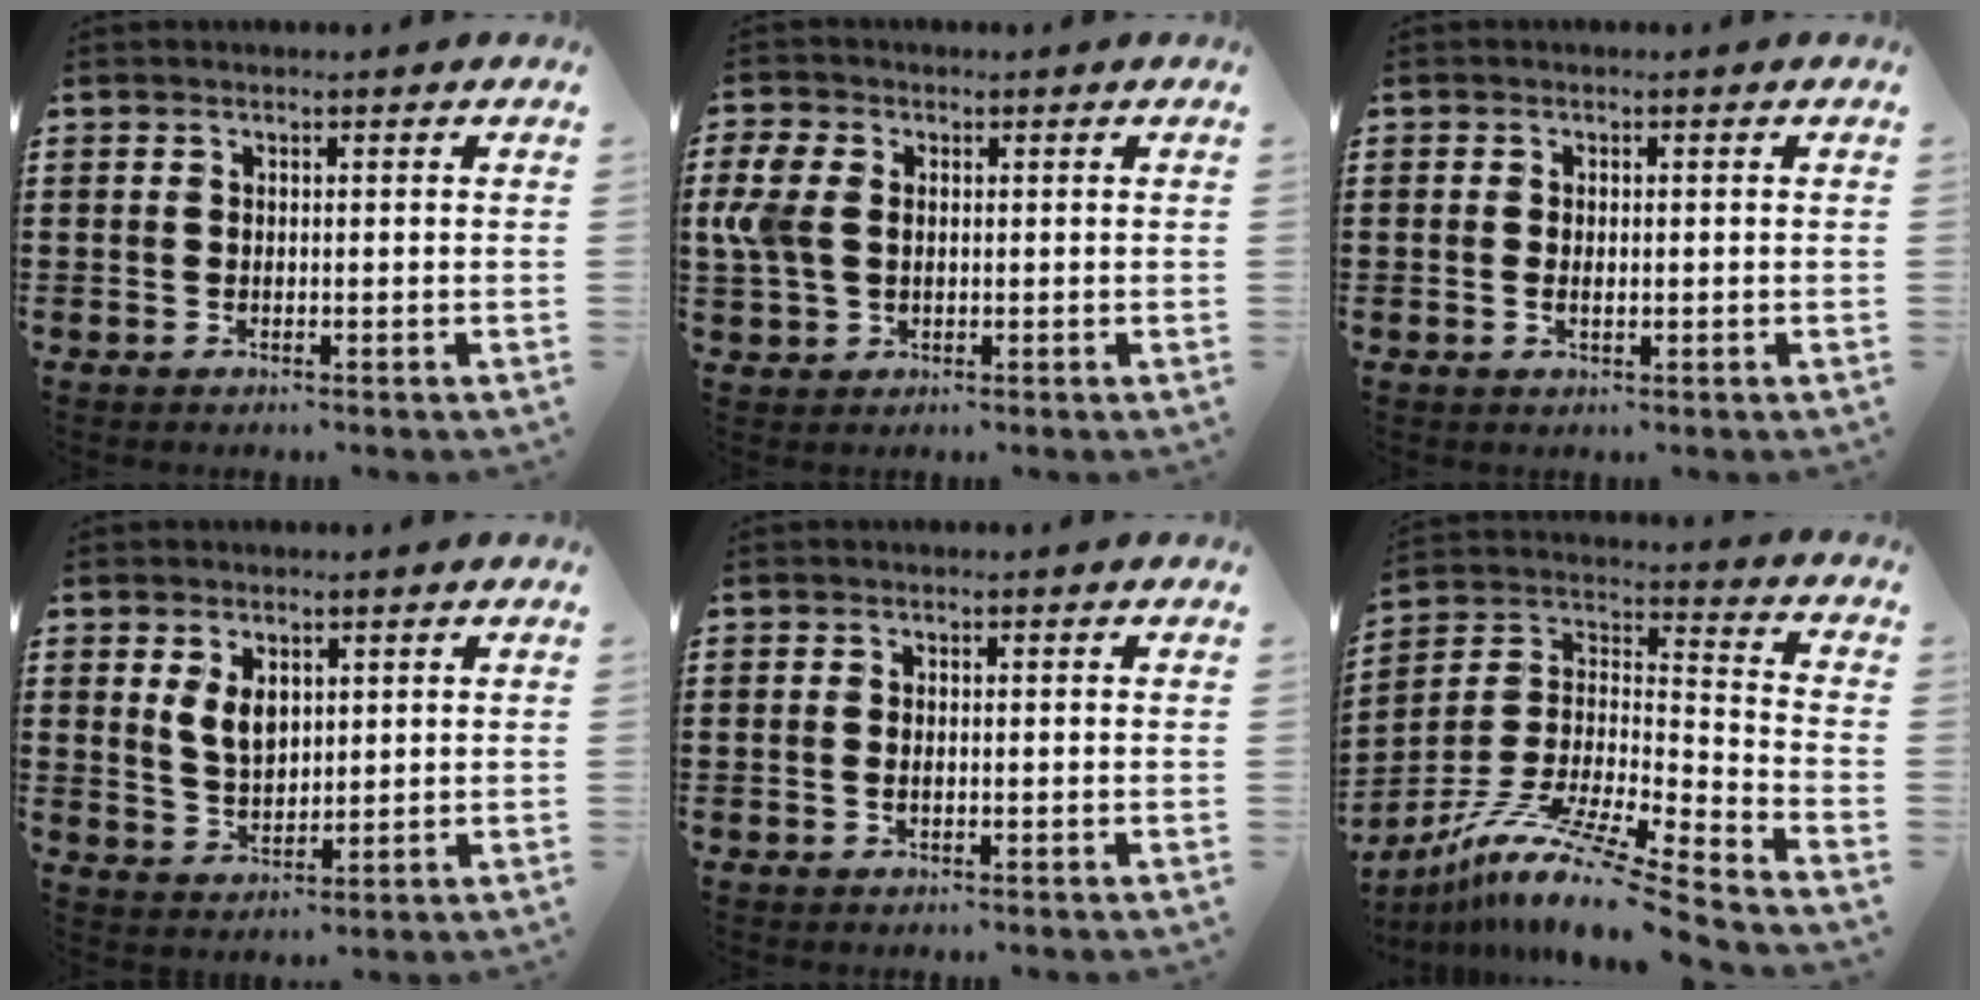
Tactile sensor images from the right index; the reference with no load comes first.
{"total": 5.1, "force": [0.7, 3.8, 3.4], "torque": [-0.104, 0.002, 0.004]}
{"total": 1.3, "force": [-0.2, 0.4, 1.2], "torque": [-0.022, 0.001, -0.004]}
{"total": 4.5, "force": [1.8, 2.8, 3.0], "torque": [-0.060, 0.005, 0.031]}
{"total": 0.9, "force": [-0.1, 0.4, 0.8], "torque": [-0.017, 0.001, -0.002]}
{"total": 12.2, "force": [-9.7, 0.4, 7.4], "torque": [-0.139, 0.008, -0.191]}